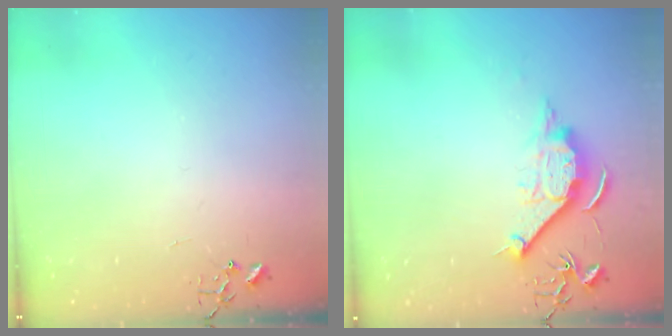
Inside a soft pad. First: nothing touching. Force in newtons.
{"total": 10.7, "press": 10.7, "slide": 1.1}